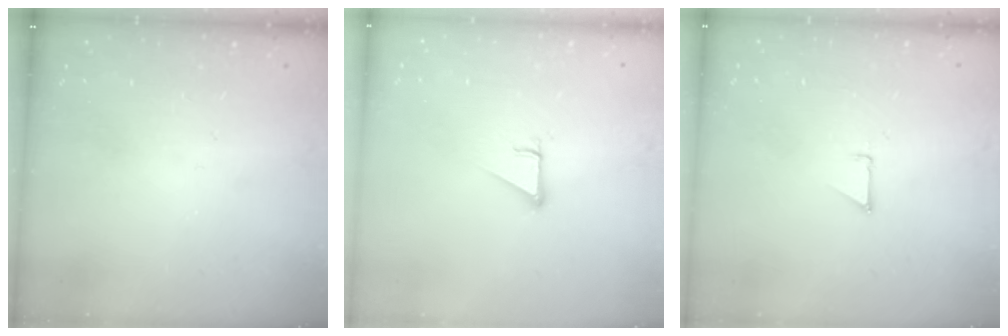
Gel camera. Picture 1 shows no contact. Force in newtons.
{"total": 3.0, "press": 3.0, "slide": 0.1}
{"total": 0.9, "press": 0.9, "slide": 0.1}